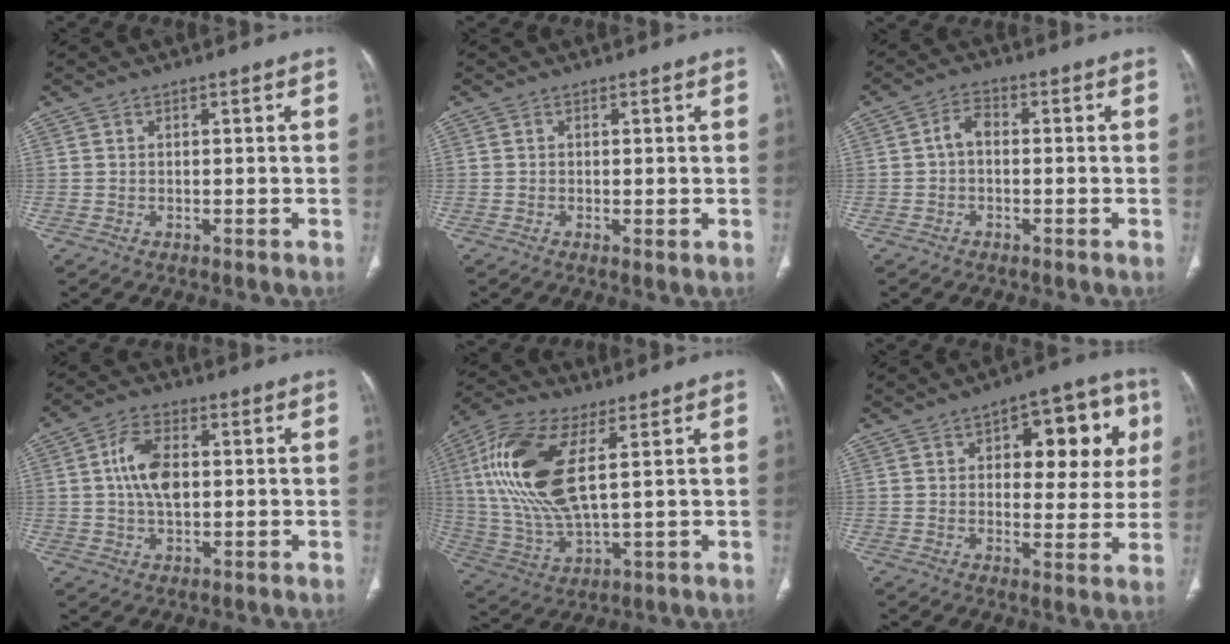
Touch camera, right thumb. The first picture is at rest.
{"total": 1.1, "force": [-0.2, 0.2, 1.1], "torque": [-0.023, -0.006, -0.003]}
{"total": 3.3, "force": [-0.3, 2.1, 2.6], "torque": [-0.042, 0.015, -0.013]}
{"total": 8.6, "force": [0.9, 4.8, 7.0], "torque": [-0.129, 0.008, 0.016]}
{"total": 18.4, "force": [4.7, 7.3, 16.2], "torque": [-0.360, -0.008, 0.093]}
{"total": 16.0, "force": [4.8, 8.0, 13.0], "torque": [-0.109, 0.006, 0.058]}